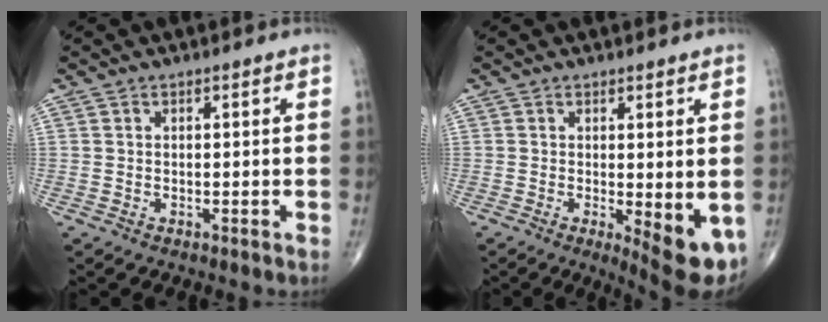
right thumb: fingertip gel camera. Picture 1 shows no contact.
{"total": 8.2, "force": [-1.6, 2.5, 7.6], "torque": [-0.097, -0.022, -0.016]}